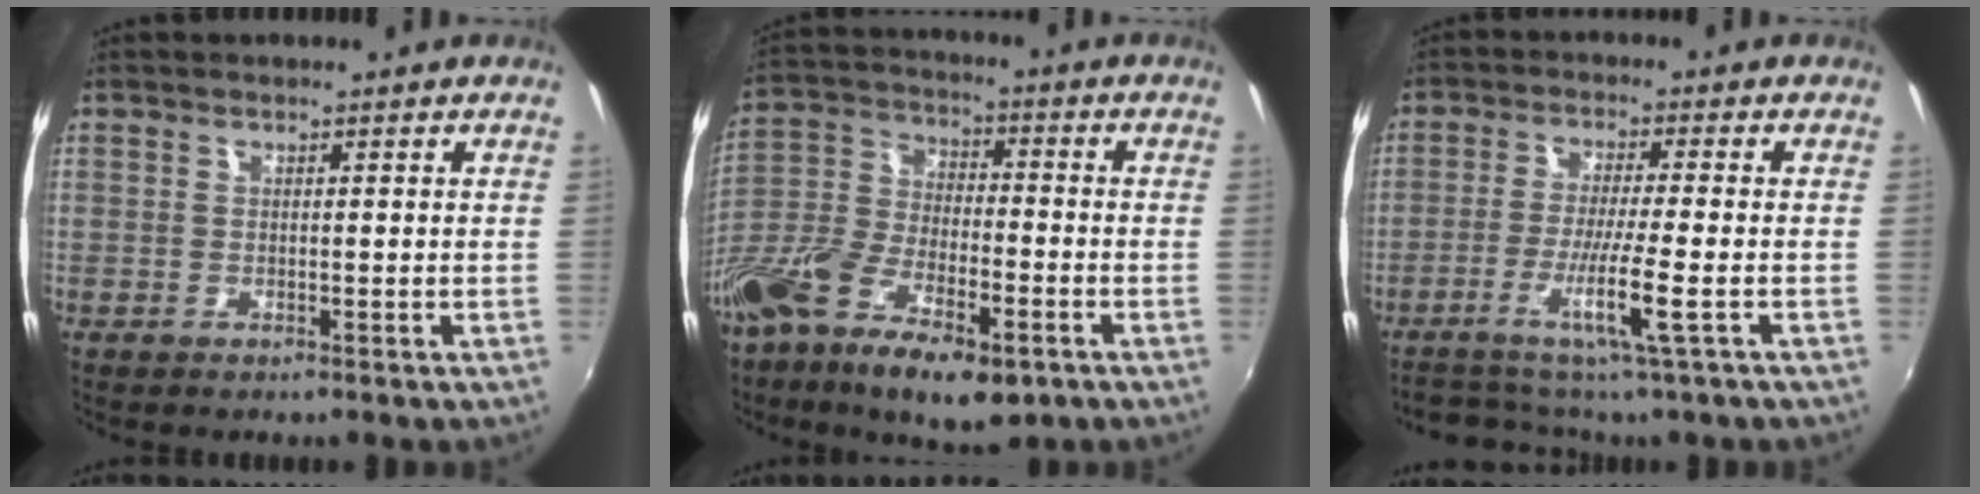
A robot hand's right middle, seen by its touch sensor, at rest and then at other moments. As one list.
[{"total": 18.4, "force": [-10.8, 7.4, 13.0], "torque": [-0.268, -0.037, -0.200]}, {"total": 7.0, "force": [-3.9, -0.2, 5.7], "torque": [-0.120, -0.008, -0.073]}]